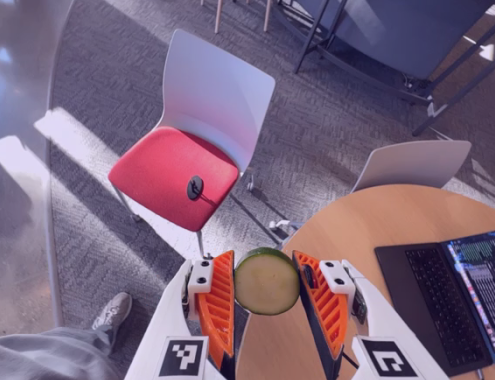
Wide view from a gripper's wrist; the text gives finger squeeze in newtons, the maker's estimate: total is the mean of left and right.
{"total": 8.7, "left": 9.1, "right": 8.4}